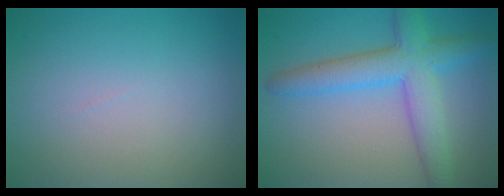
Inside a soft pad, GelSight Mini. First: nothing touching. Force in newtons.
{"total": 5.9, "press": 5.9, "slide": 0.2}